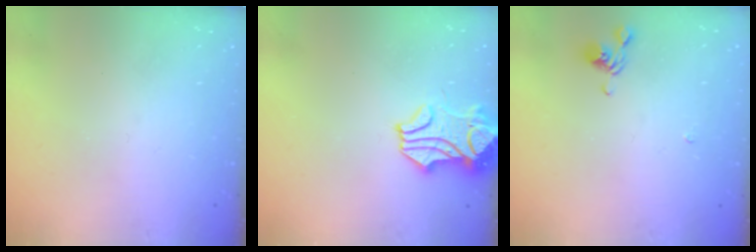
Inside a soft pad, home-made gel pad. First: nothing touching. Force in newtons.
{"total": 2.0, "press": 1.5, "slide": 1.4}
{"total": 2.9, "press": 2.8, "slide": 0.5}